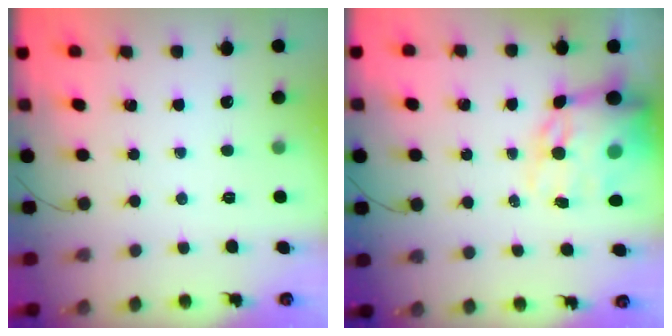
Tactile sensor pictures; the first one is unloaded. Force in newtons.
{"total": 17.6, "press": 17.1, "slide": 4.4}